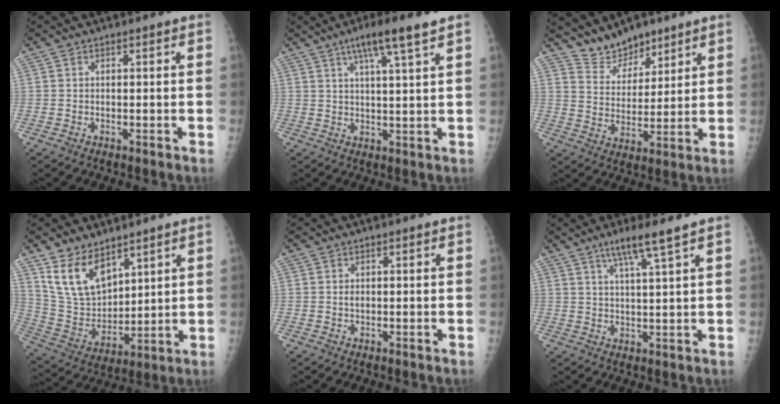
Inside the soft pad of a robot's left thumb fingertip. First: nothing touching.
{"total": 8.1, "force": [4.9, 0.2, 6.5], "torque": [-0.115, -0.014, 0.084]}
{"total": 7.9, "force": [6.8, 3.6, 1.8], "torque": [-0.003, -0.049, 0.132]}
{"total": 12.6, "force": [8.1, 6.9, 6.6], "torque": [-0.098, -0.047, 0.179]}
{"total": 0.8, "force": [0.2, 0.6, 0.5], "torque": [-0.006, 0.000, 0.003]}
{"total": 6.5, "force": [4.2, -0.5, 4.9], "torque": [-0.093, -0.020, 0.080]}